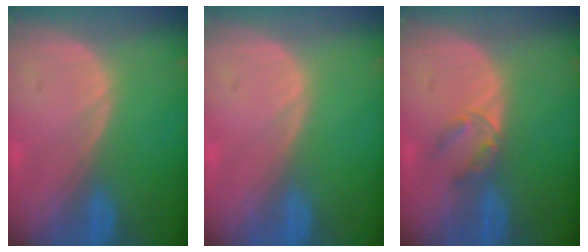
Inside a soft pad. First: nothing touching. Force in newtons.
{"total": 0.0}
{"total": 2.9, "press": 2.7, "slide": 1.0}